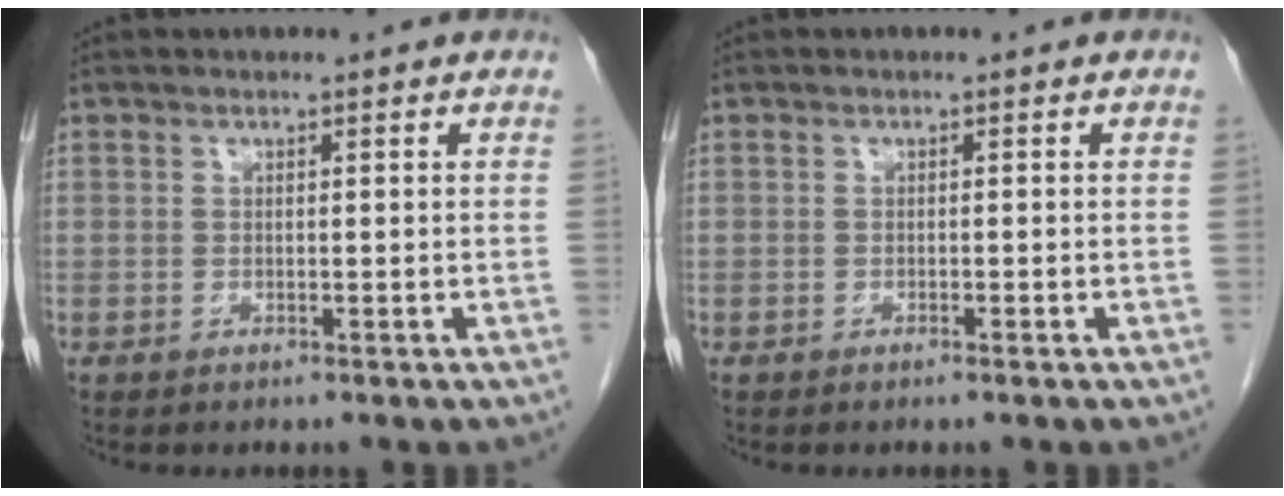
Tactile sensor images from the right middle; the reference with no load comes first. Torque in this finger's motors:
{"motor_torque": [-0.24, -0.09, 0.00, 0.01]}